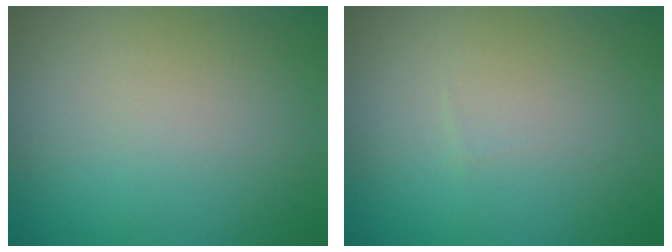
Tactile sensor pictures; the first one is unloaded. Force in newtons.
{"total": 0.0}